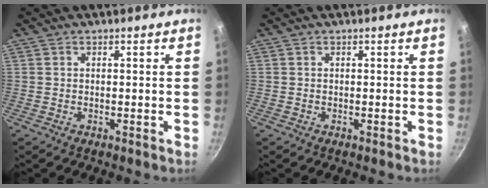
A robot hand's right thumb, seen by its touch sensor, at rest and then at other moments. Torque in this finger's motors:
{"motor_torque": [0.00, 0.00, 0.01, 0.00, 0.00]}